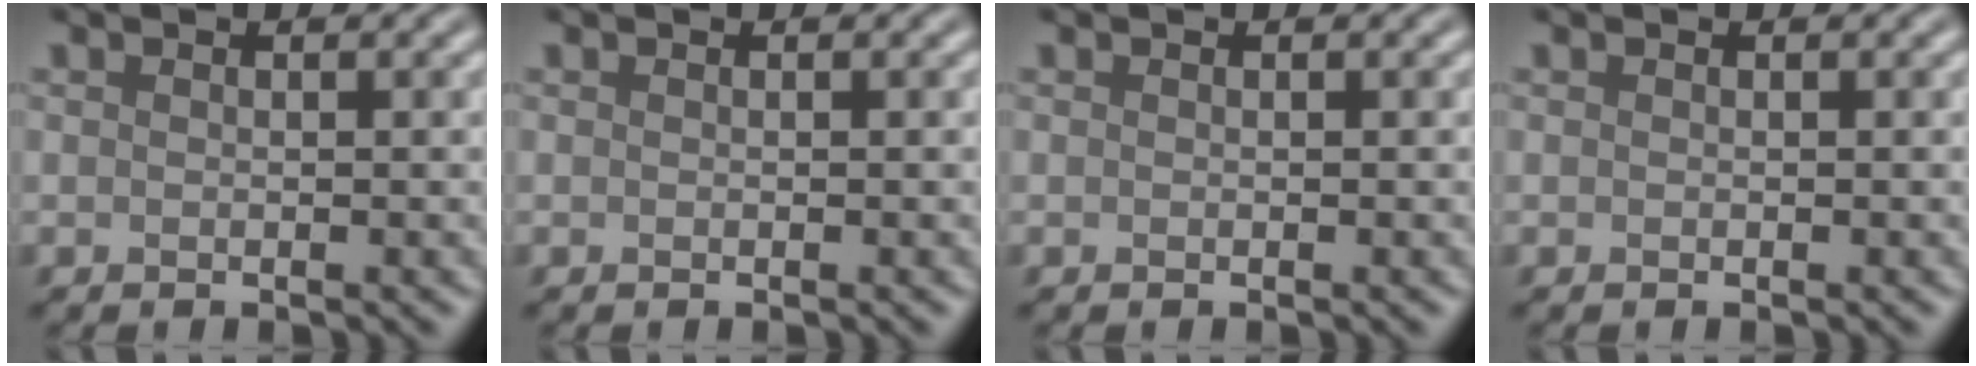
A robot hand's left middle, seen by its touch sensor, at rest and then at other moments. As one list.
[{"total": 0.0}, {"total": 0.0}, {"total": 0.0}]